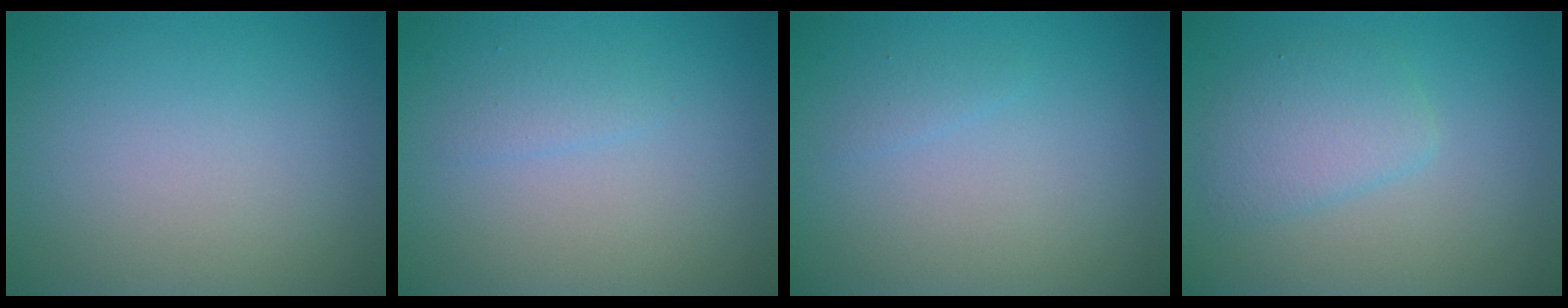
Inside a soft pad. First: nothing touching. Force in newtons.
{"total": 0.9, "press": 0.9, "slide": 0.1}
{"total": 0.6, "press": 0.6, "slide": 0.0}
{"total": 2.9, "press": 2.9, "slide": 0.1}